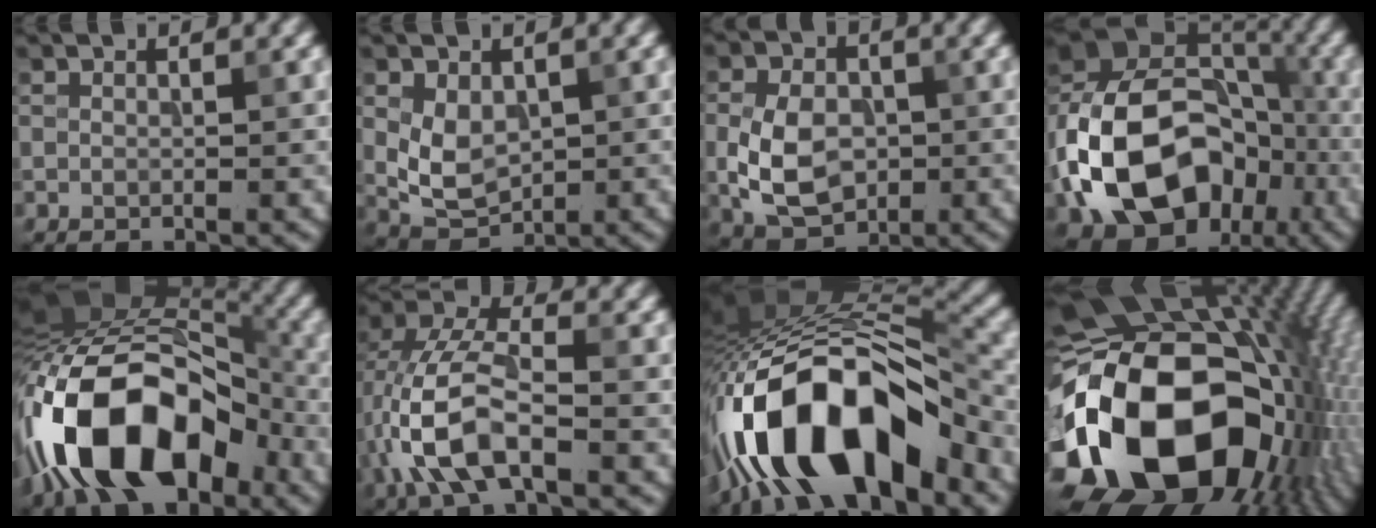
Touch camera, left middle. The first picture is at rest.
{"total": 3.3, "force": [0.4, 2.5, 2.2], "torque": [-0.049, 0.002, 0.020]}
{"total": 6.1, "force": [-0.8, 4.4, 4.1], "torque": [-0.088, 0.002, -0.012]}
{"total": 17.4, "force": [-5.2, 12.8, 10.7], "torque": [-0.211, 0.013, -0.087]}
{"total": 15.1, "force": [-6.1, 8.6, 10.8], "torque": [-0.181, 0.019, -0.120]}
{"total": 7.2, "force": [-2.1, 3.7, 5.8], "torque": [-0.131, 0.014, -0.037]}
{"total": 14.9, "force": [-6.9, 6.0, 11.7], "torque": [-0.199, 0.018, -0.111]}
{"total": 20.8, "force": [-3.4, 14.6, 14.4], "torque": [-0.282, 0.006, -0.049]}